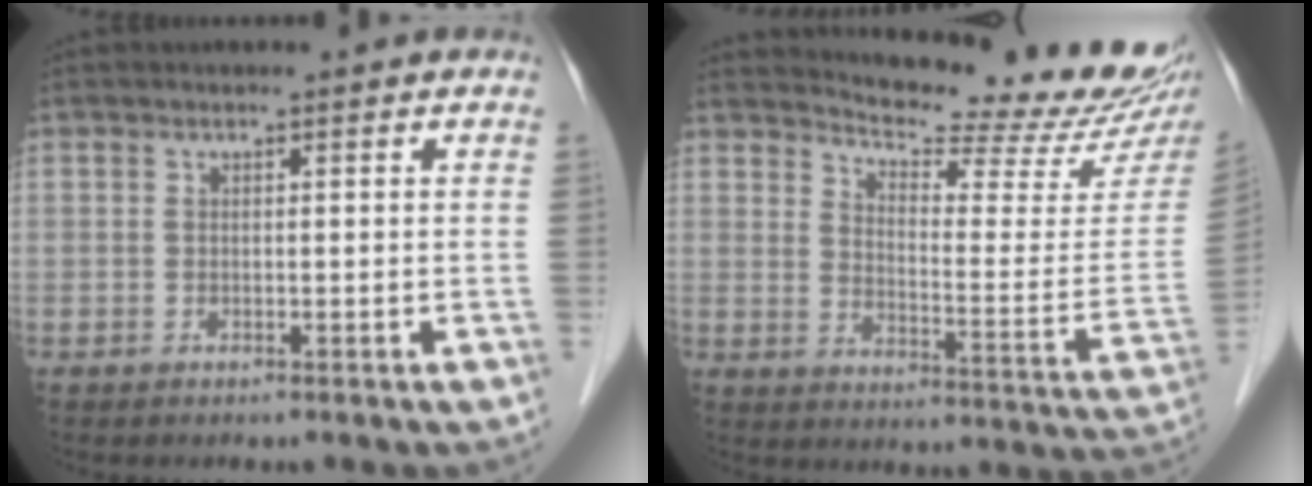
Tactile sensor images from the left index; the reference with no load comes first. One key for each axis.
{"total": 19.0, "fx": 18.0, "fy": 1.2, "fz": 6.0, "tx": -0.094, "ty": -0.097, "tz": 0.220}